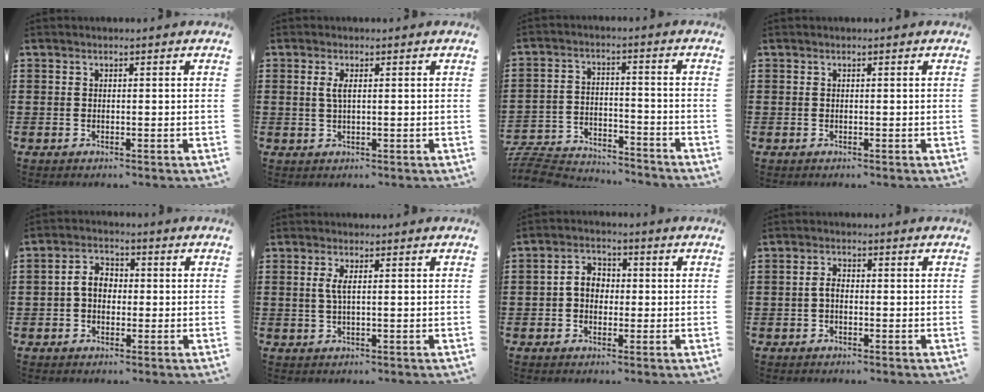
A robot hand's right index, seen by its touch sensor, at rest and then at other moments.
{"total": 2.0, "force": [0.4, 0.1, 1.9], "torque": [-0.040, -0.001, 0.006]}
{"total": 7.2, "force": [-7.1, 1.0, 1.3], "torque": [-0.039, 0.005, -0.142]}
{"total": 0.0}
{"total": 4.2, "force": [-0.3, 2.9, 3.1], "torque": [-0.069, 0.009, -0.010]}
{"total": 2.1, "force": [0.3, 0.3, 2.0], "torque": [-0.049, -0.004, 0.001]}
{"total": 3.9, "force": [-0.2, 2.8, 2.7], "torque": [-0.057, 0.011, -0.006]}
{"total": 2.0, "force": [-0.6, 1.0, 1.6], "torque": [-0.038, -0.001, -0.013]}